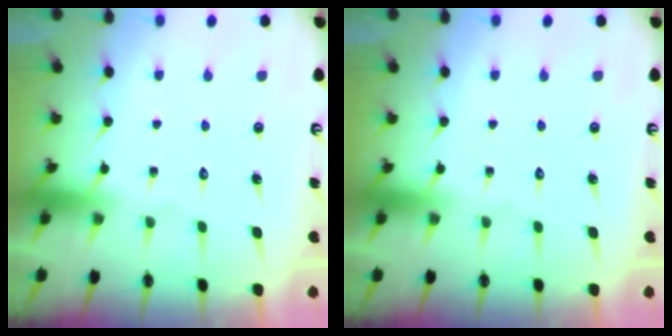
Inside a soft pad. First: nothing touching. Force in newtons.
{"total": 0.0}